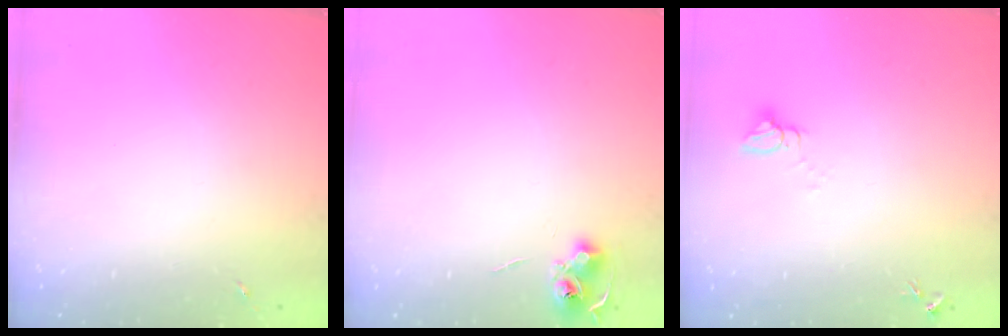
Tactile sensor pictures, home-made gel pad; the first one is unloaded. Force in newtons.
{"total": 6.8, "press": 6.8, "slide": 0.7}
{"total": 3.2, "press": 3.2, "slide": 0.1}